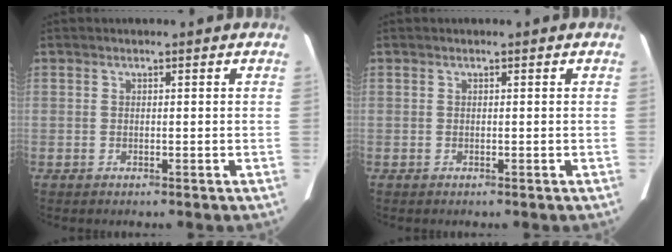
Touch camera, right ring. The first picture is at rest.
{"total": 0.0}